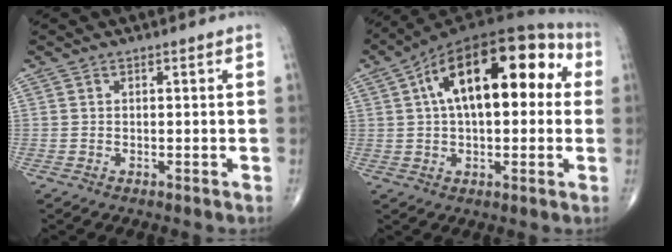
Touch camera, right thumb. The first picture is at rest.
{"total": 21.0, "force": [4.8, 10.2, 17.7], "torque": [-0.258, 0.042, 0.063]}